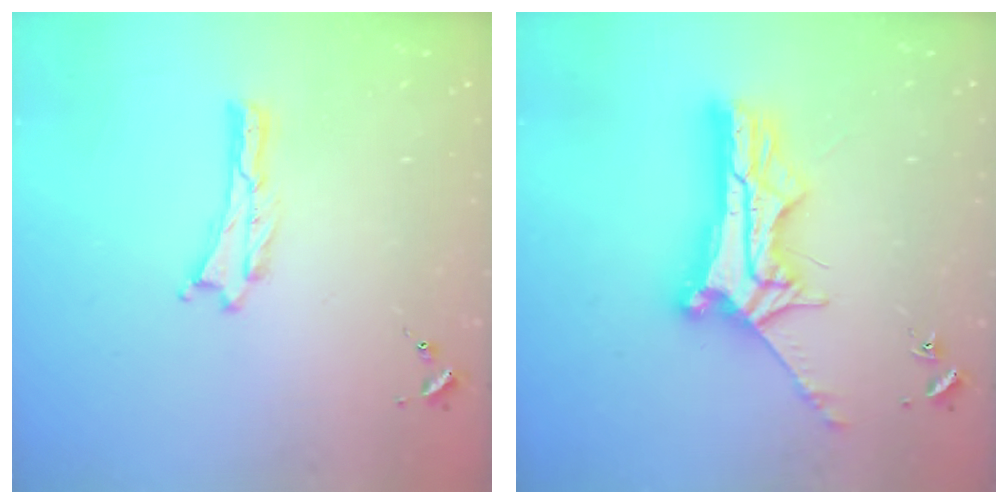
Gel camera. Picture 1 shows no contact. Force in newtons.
{"total": 10.8, "press": 10.8, "slide": 0.6}